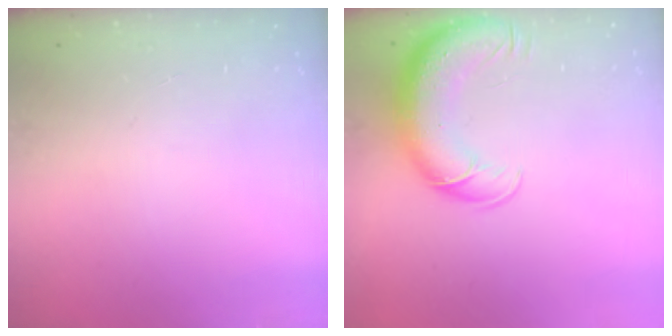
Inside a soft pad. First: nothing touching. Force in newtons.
{"total": 13.5, "press": 13.1, "slide": 3.3}